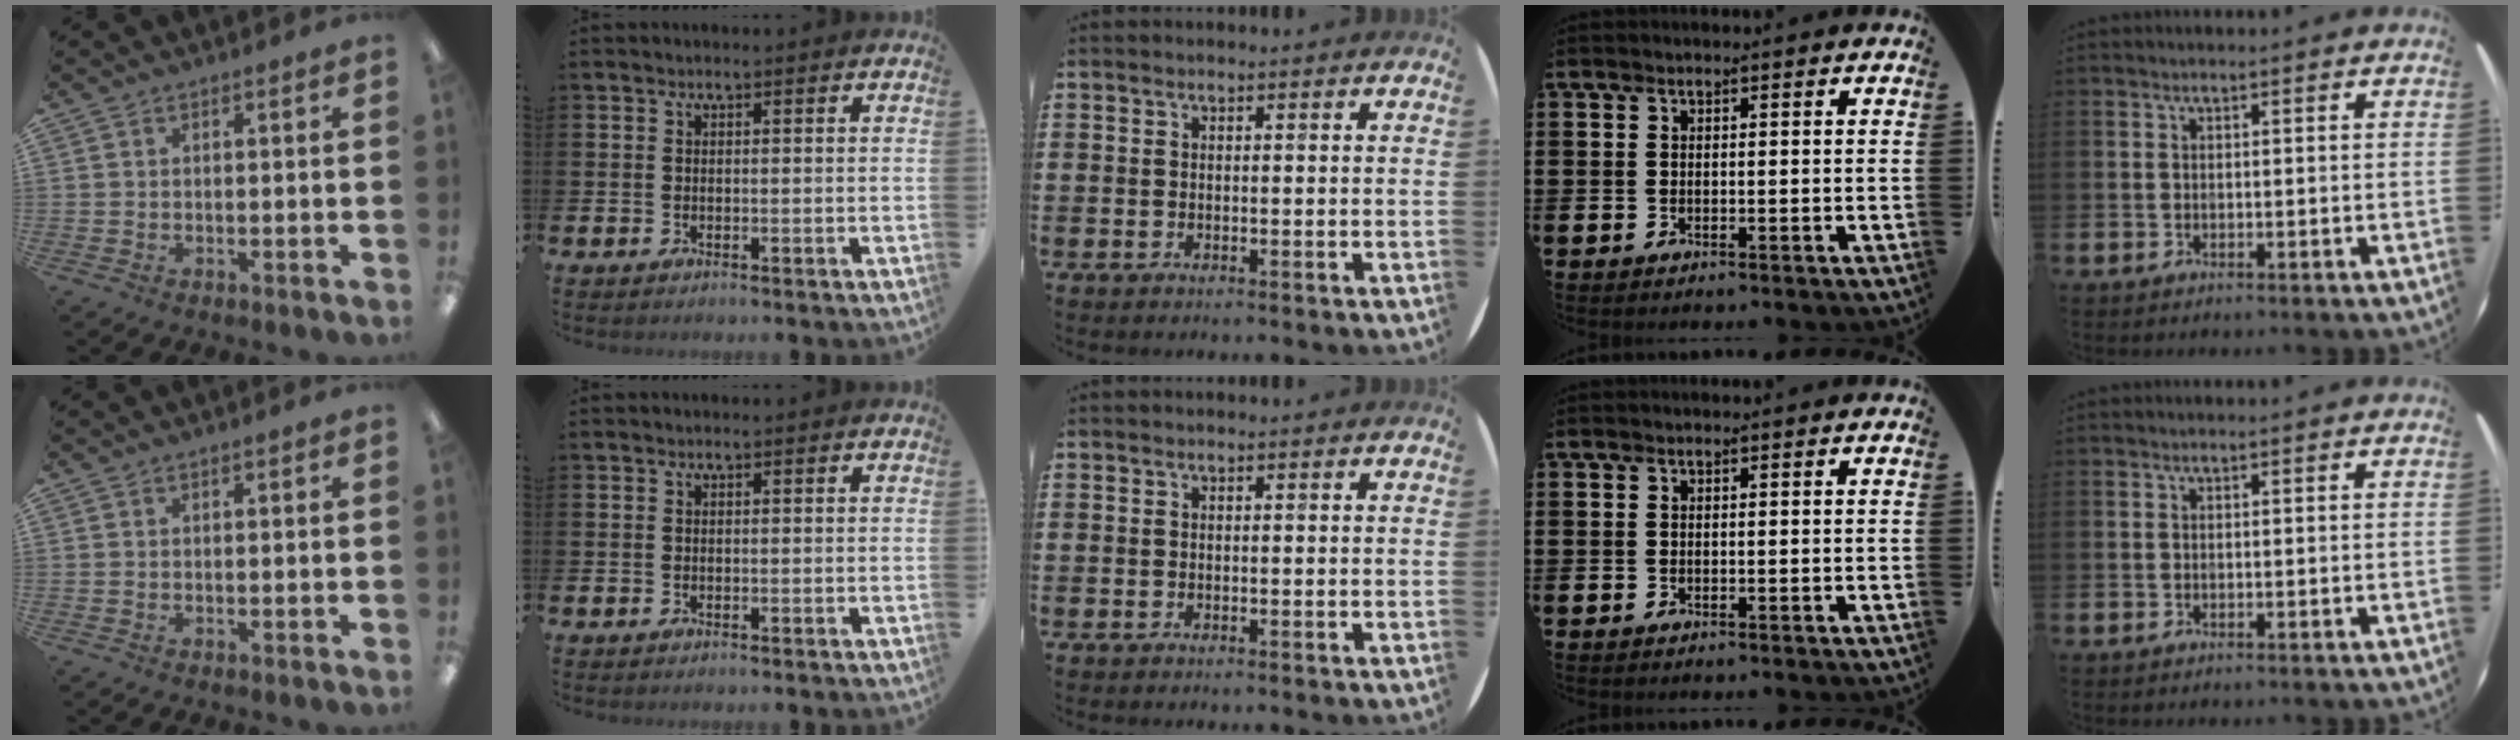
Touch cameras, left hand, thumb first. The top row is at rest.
{}